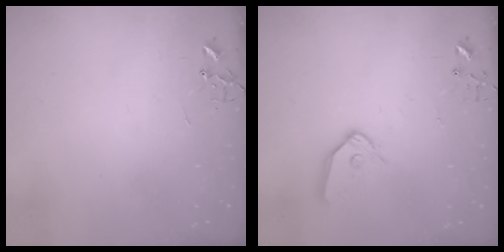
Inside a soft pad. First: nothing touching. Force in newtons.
{"total": 9.9, "press": 9.8, "slide": 1.2}